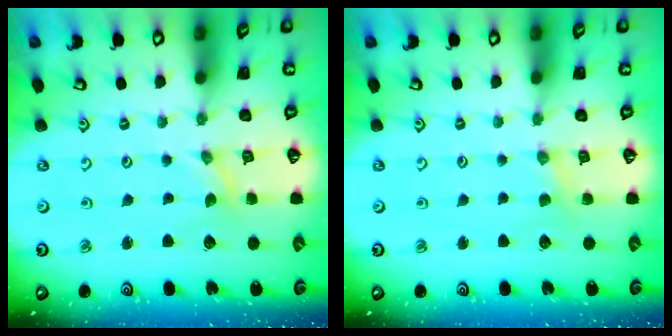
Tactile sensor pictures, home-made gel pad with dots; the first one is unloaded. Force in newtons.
{"total": 2.3, "press": 2.3, "slide": 0.3}